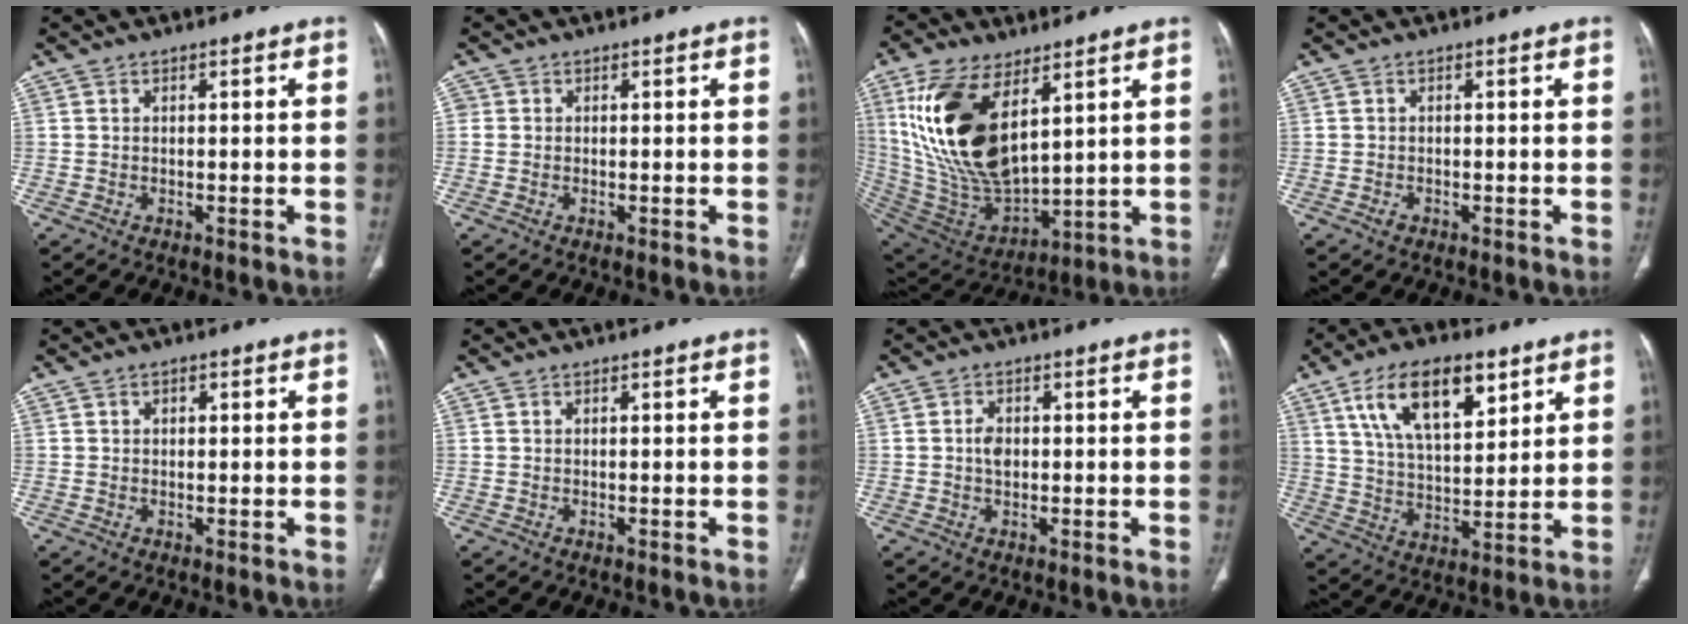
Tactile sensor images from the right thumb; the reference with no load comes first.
{"total": 0.8, "force": [0.0, 0.8, 0.1], "torque": [0.003, 0.002, 0.000]}
{"total": 22.0, "force": [8.1, 10.9, 17.3], "torque": [-0.328, -0.037, 0.170]}
{"total": 0.9, "force": [-0.5, 0.6, 0.3], "torque": [-0.004, 0.002, -0.012]}
{"total": 1.2, "force": [0.4, 0.9, 0.6], "torque": [-0.003, 0.001, 0.004]}
{"total": 0.0}
{"total": 2.8, "force": [0.1, 1.9, 2.0], "torque": [-0.030, 0.004, -0.001]}
{"total": 16.3, "force": [8.3, 7.6, 11.8], "torque": [-0.175, -0.026, 0.152]}